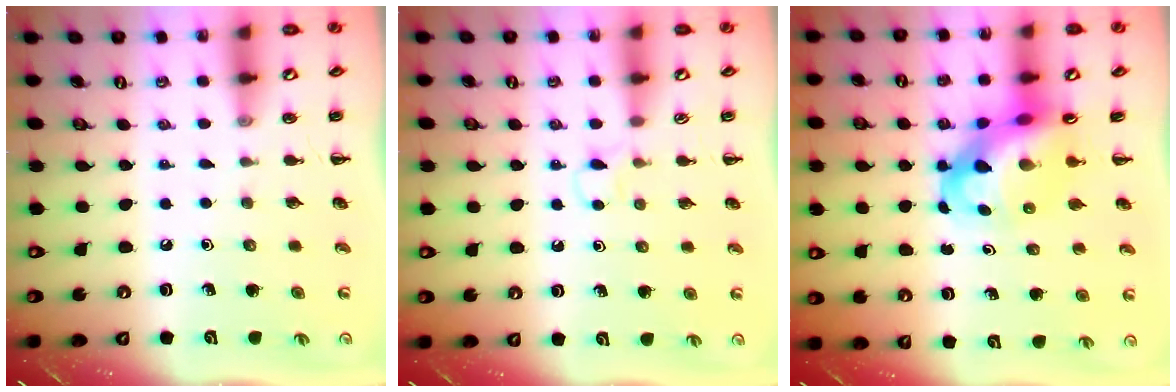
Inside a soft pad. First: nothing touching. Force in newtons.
{"total": 2.8, "press": 2.6, "slide": 1.2}
{"total": 8.8, "press": 8.3, "slide": 2.9}